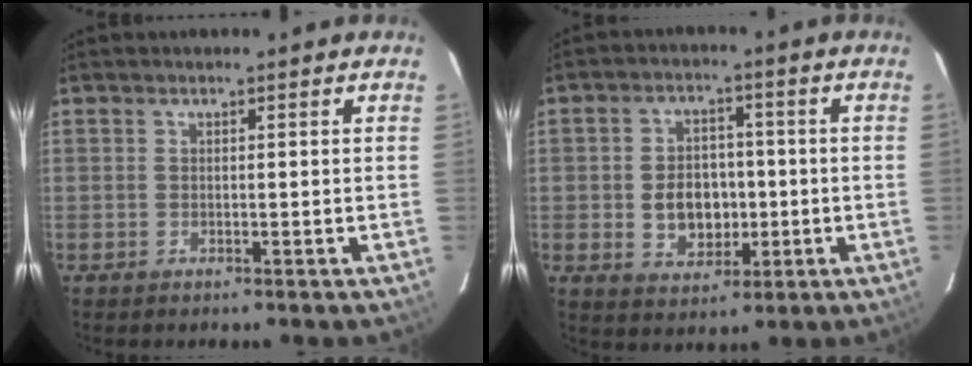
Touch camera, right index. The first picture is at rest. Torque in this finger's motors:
{"motor_torque": [0.27, -0.05, 0.14, 0.07]}